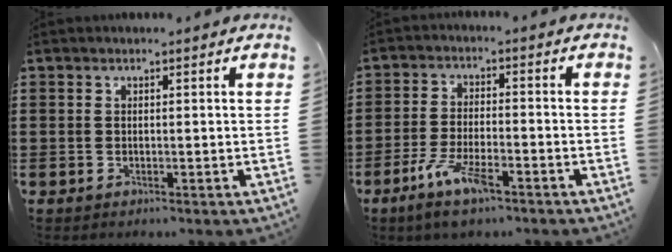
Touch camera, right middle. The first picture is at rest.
{"total": 6.7, "force": [-4.1, 1.9, 5.0], "torque": [-0.109, -0.008, -0.077]}